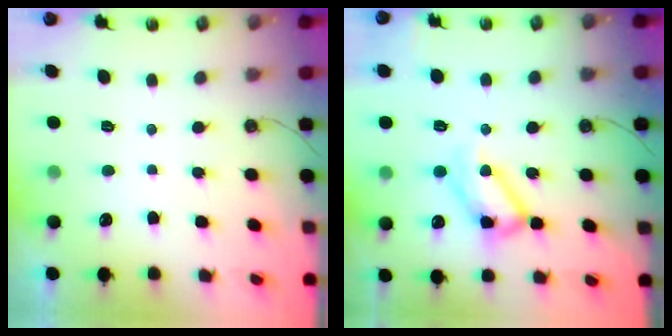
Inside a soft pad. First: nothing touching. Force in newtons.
{"total": 14.9, "press": 14.8, "slide": 1.6}